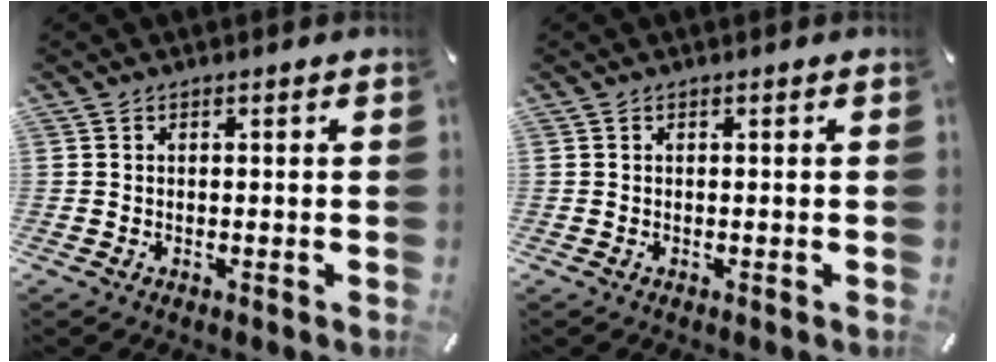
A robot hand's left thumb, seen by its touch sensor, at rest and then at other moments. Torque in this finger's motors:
{"motor_torque": [0.00, 0.00, 0.00, 0.00, 0.00]}